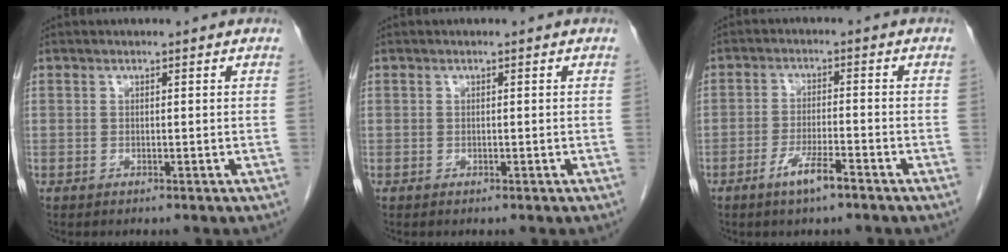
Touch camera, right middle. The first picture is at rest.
{"total": 0.0}
{"total": 4.7, "force": [-3.0, 0.4, 3.6], "torque": [-0.068, -0.003, -0.055]}